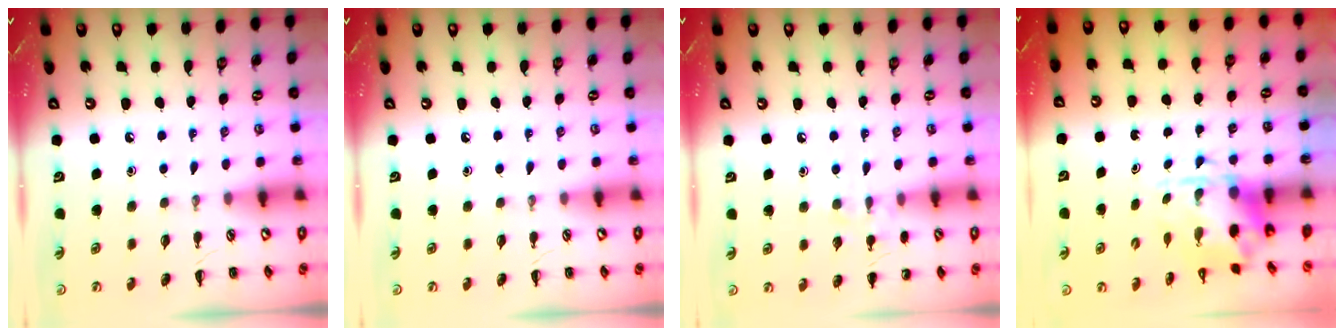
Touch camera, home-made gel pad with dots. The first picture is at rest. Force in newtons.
{"total": 0.0}
{"total": 7.4, "press": 7.1, "slide": 2.1}
{"total": 3.7, "press": 3.6, "slide": 0.9}